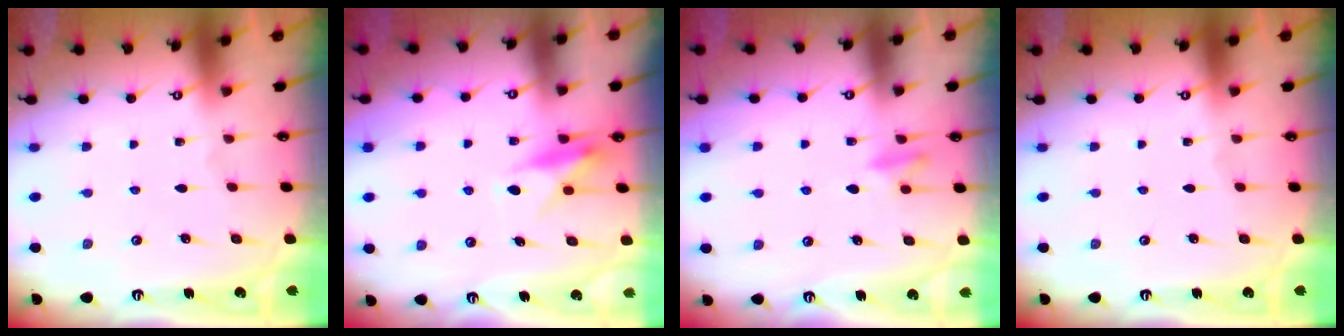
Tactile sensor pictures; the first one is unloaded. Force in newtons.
{"total": 9.4, "press": 9.4, "slide": 0.4}
{"total": 8.5, "press": 8.4, "slide": 1.5}
{"total": 0.0}